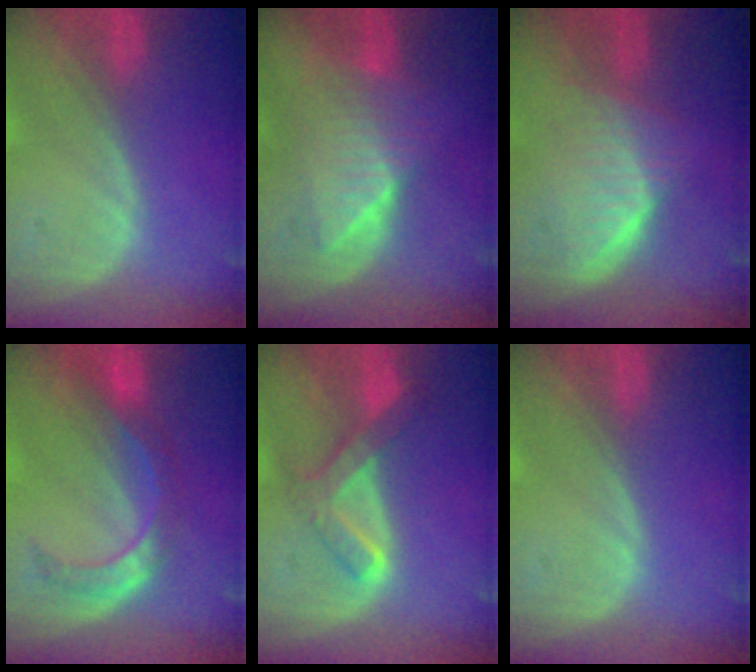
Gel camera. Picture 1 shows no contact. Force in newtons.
{"total": 6.5, "press": 6.5, "slide": 0.6}
{"total": 5.8, "press": 5.8, "slide": 0.5}
{"total": 6.0, "press": 5.9, "slide": 0.4}
{"total": 6.7, "press": 5.7, "slide": 3.5}
{"total": 0.0}